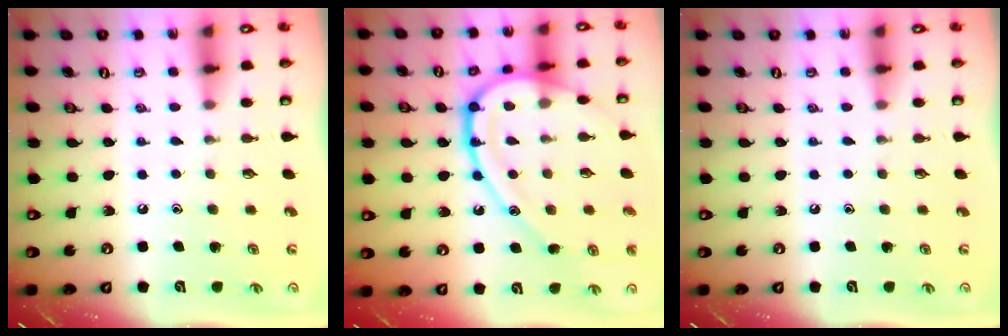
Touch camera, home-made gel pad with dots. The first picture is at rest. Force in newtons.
{"total": 18.7, "press": 18.7, "slide": 1.2}
{"total": 0.0}